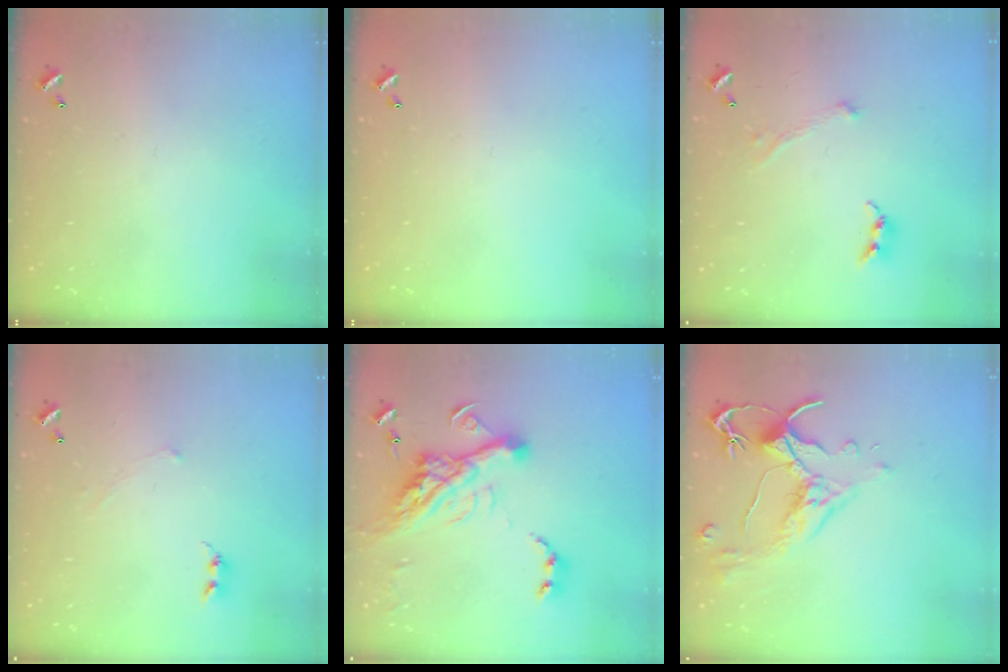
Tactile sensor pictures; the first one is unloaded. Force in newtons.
{"total": 0.0}
{"total": 0.8, "press": 0.7, "slide": 0.4}
{"total": 0.6, "press": 0.3, "slide": 0.5}
{"total": 19.3, "press": 19.1, "slide": 2.5}
{"total": 2.5, "press": 2.2, "slide": 1.3}